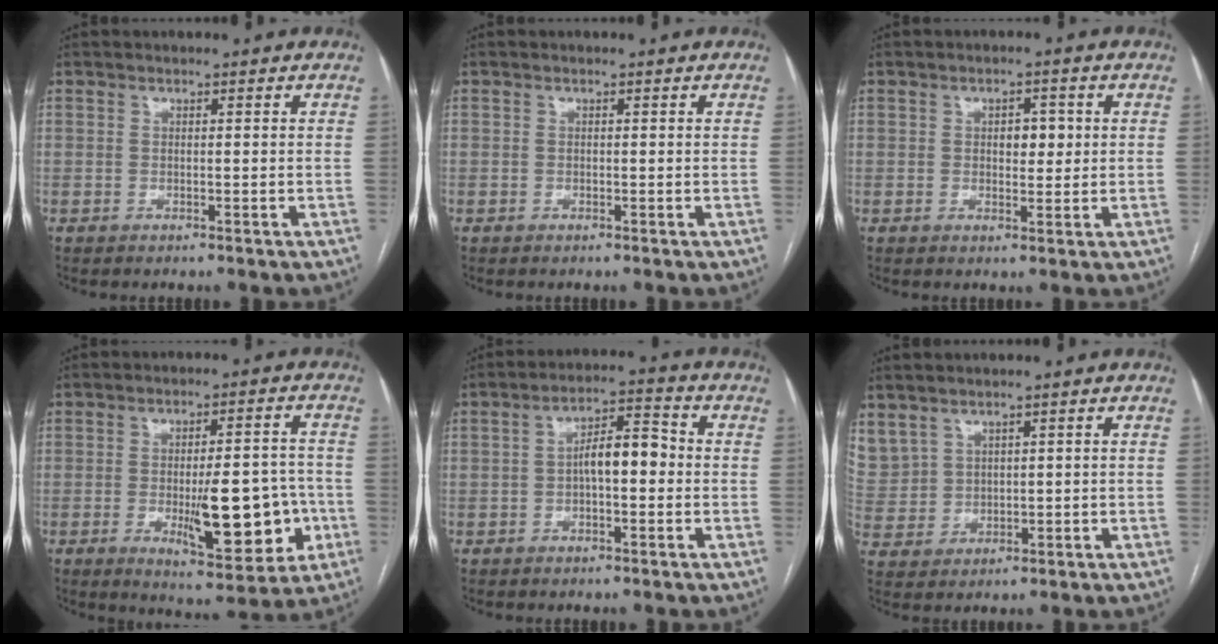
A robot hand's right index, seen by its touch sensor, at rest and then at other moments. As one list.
[{"total": 0.0}, {"total": 3.4, "force": [0.6, 1.9, 2.7], "torque": [-0.036, 0.006, 0.010]}, {"total": 13.7, "force": [-3.2, 4.2, 12.6], "torque": [-0.171, 0.004, -0.037]}, {"total": 6.6, "force": [-0.4, 2.3, 6.2], "torque": [-0.103, 0.029, -0.010]}, {"total": 10.1, "force": [5.1, 8.0, 3.7], "torque": [-0.125, 0.029, 0.129]}]